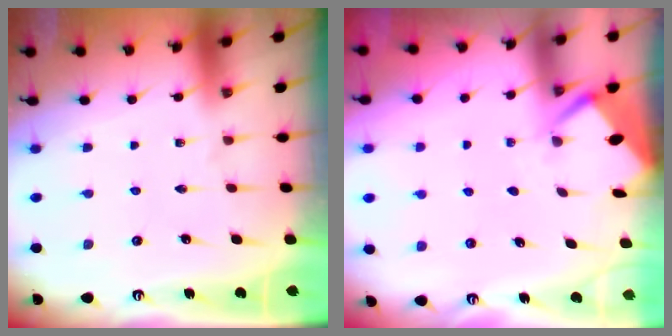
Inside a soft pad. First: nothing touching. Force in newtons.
{"total": 2.7, "press": 2.7, "slide": 0.4}